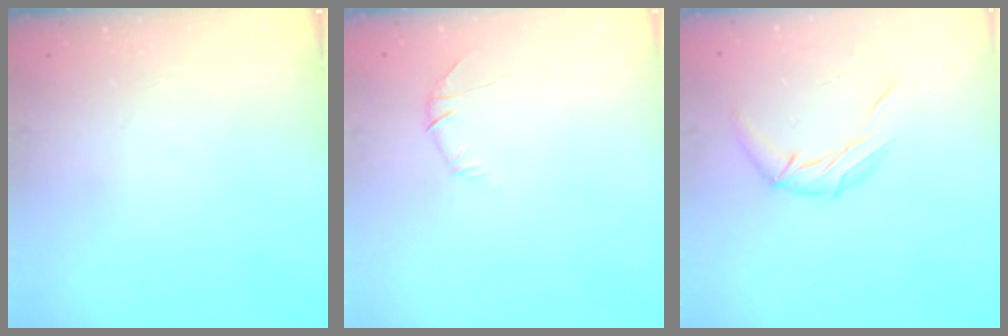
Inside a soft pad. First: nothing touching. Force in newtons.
{"total": 6.0, "press": 5.8, "slide": 1.5}
{"total": 8.8, "press": 8.8, "slide": 0.4}